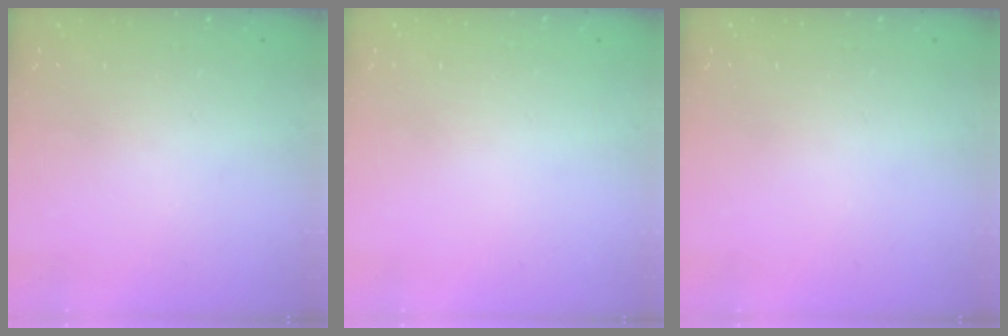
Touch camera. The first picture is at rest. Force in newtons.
{"total": 0.0}
{"total": 0.0}